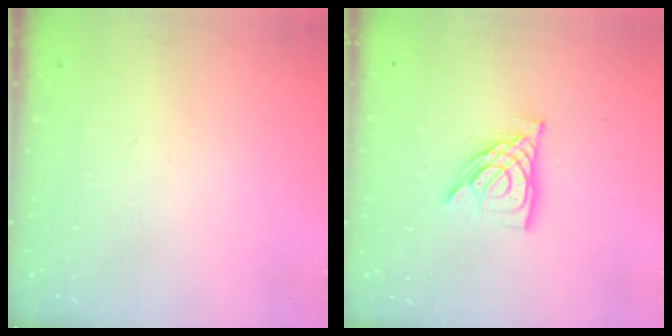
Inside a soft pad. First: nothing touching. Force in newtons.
{"total": 10.7, "press": 10.6, "slide": 1.2}